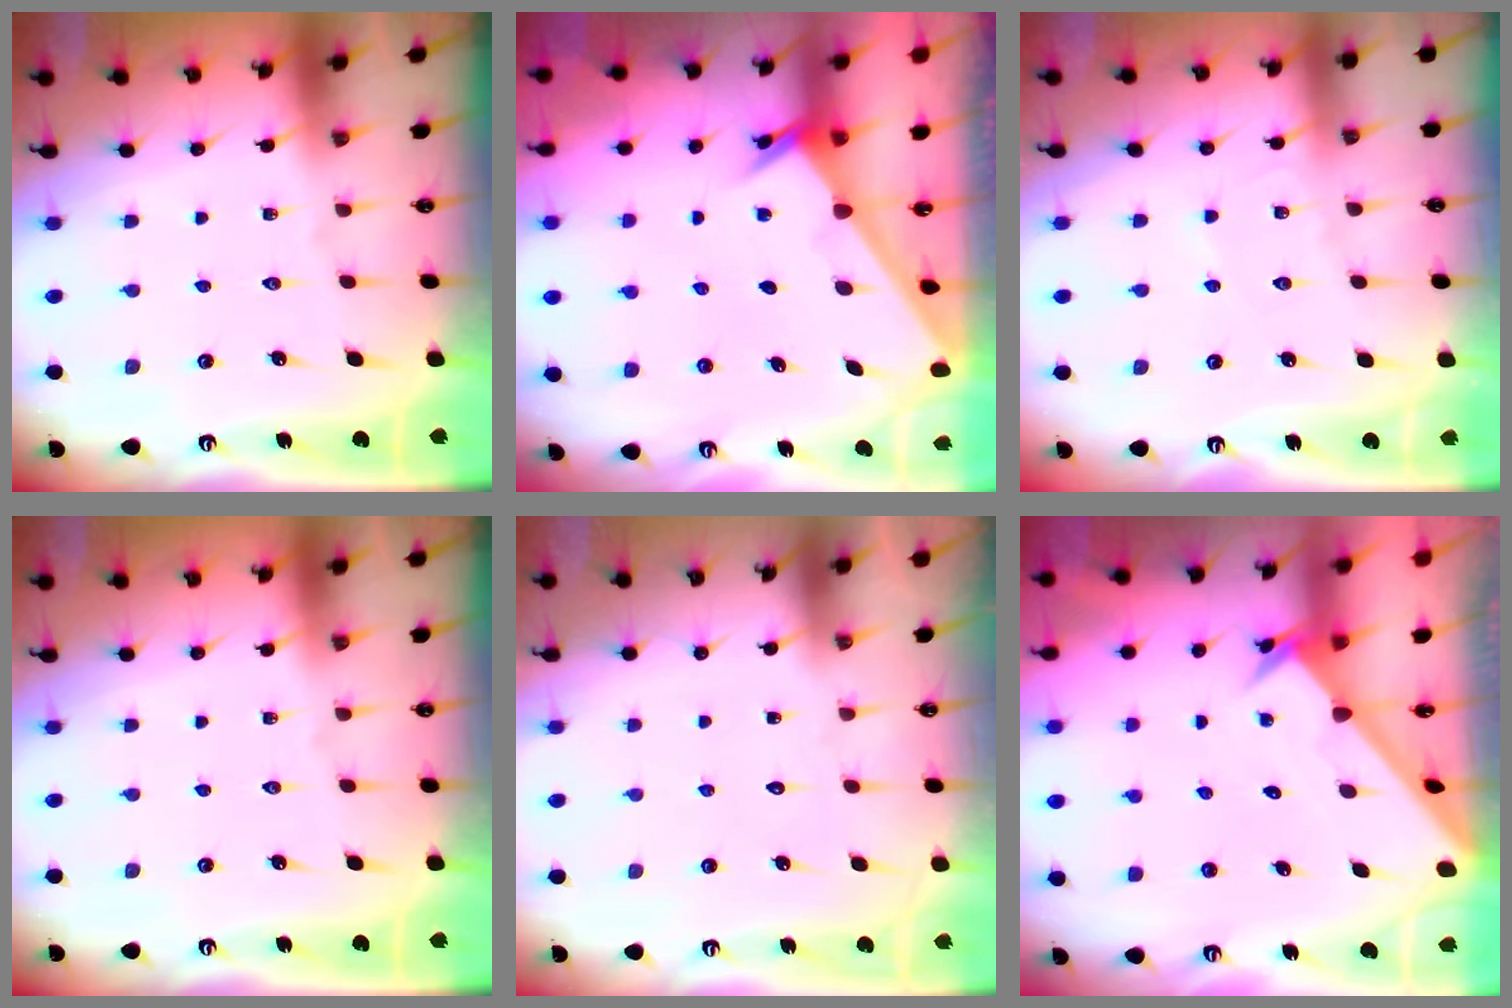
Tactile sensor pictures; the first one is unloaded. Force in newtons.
{"total": 2.4, "press": 2.4, "slide": 0.2}
{"total": 4.3, "press": 4.3, "slide": 0.3}
{"total": 0.0}
{"total": 1.4, "press": 1.4, "slide": 0.1}
{"total": 2.6, "press": 2.6, "slide": 0.2}